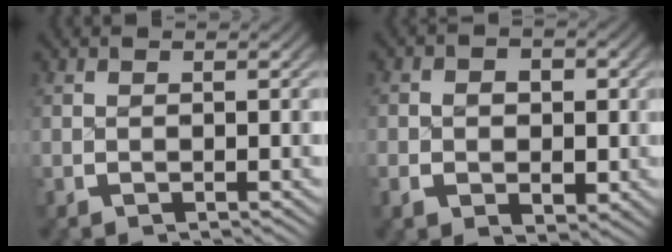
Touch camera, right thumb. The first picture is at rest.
{"total": 3.8, "force": [-0.4, 2.9, 2.5], "torque": [-0.036, -0.009, -0.003]}